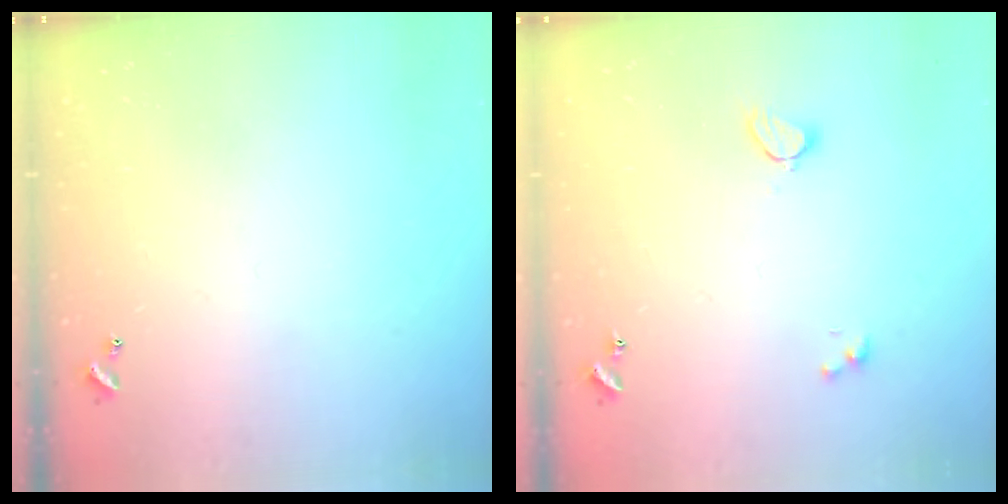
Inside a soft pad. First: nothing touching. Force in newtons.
{"total": 2.0, "press": 2.0, "slide": 0.5}